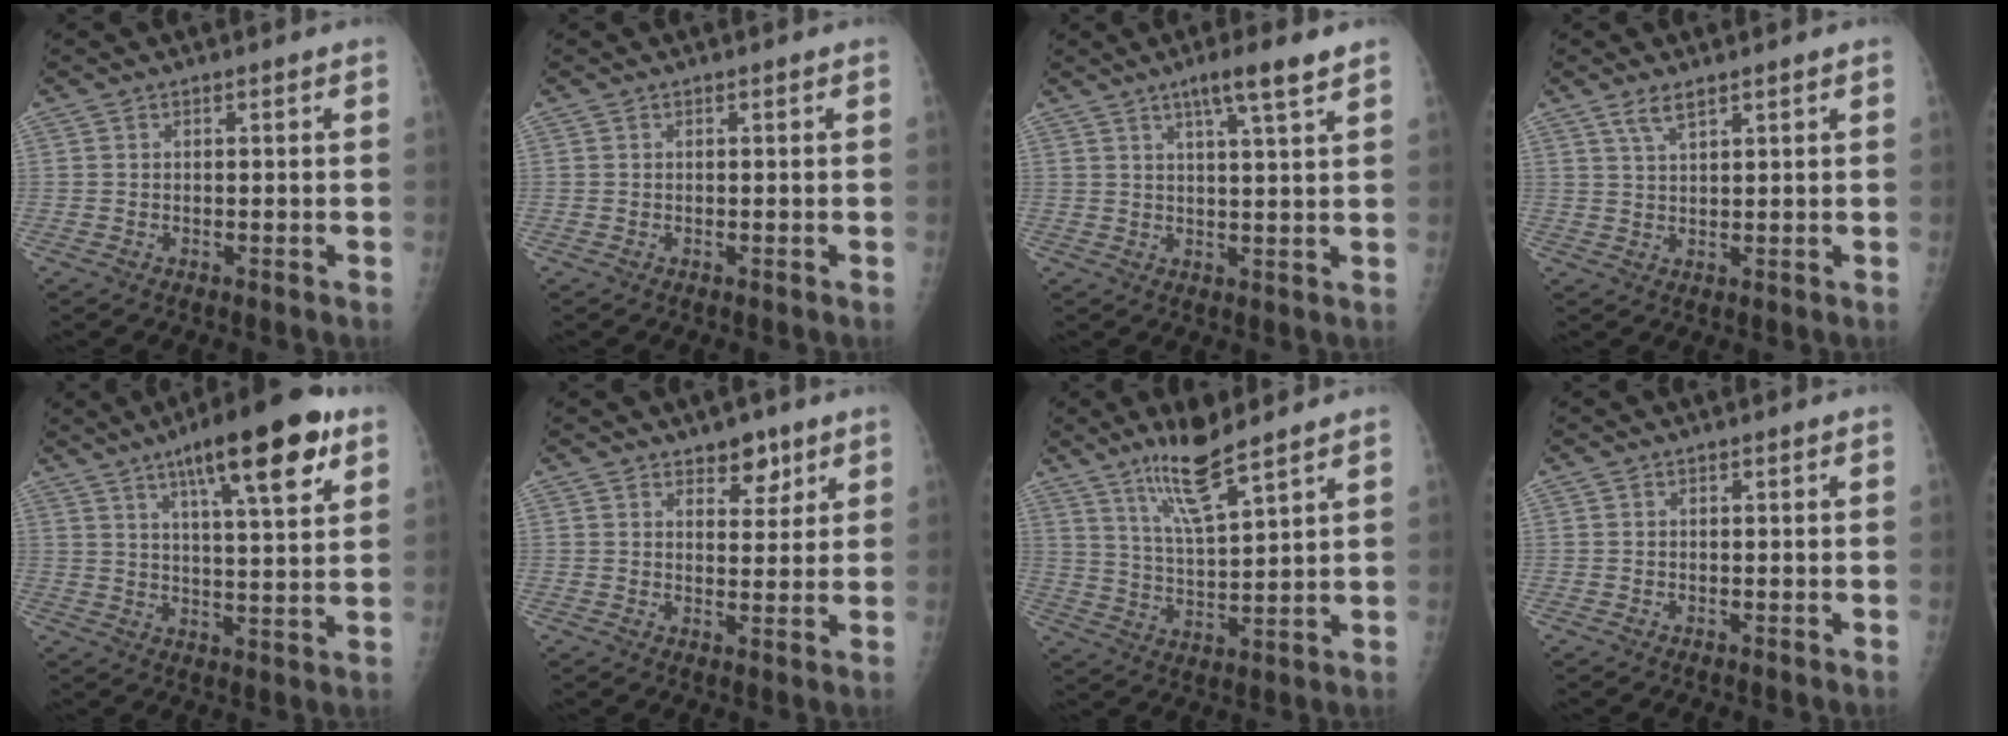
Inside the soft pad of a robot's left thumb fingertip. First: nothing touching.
{"total": 0.0}
{"total": 6.4, "force": [4.0, 0.0, 5.0], "torque": [-0.083, -0.017, 0.066]}
{"total": 3.0, "force": [2.1, 0.8, 2.0], "torque": [-0.040, -0.005, 0.045]}
{"total": 16.1, "force": [8.6, 3.7, 13.1], "torque": [-0.180, -0.029, 0.128]}
{"total": 4.8, "force": [3.1, 2.8, 2.3], "torque": [-0.002, -0.019, 0.045]}
{"total": 10.0, "force": [7.3, 1.3, 6.7], "torque": [-0.126, -0.051, 0.144]}
{"total": 0.0}